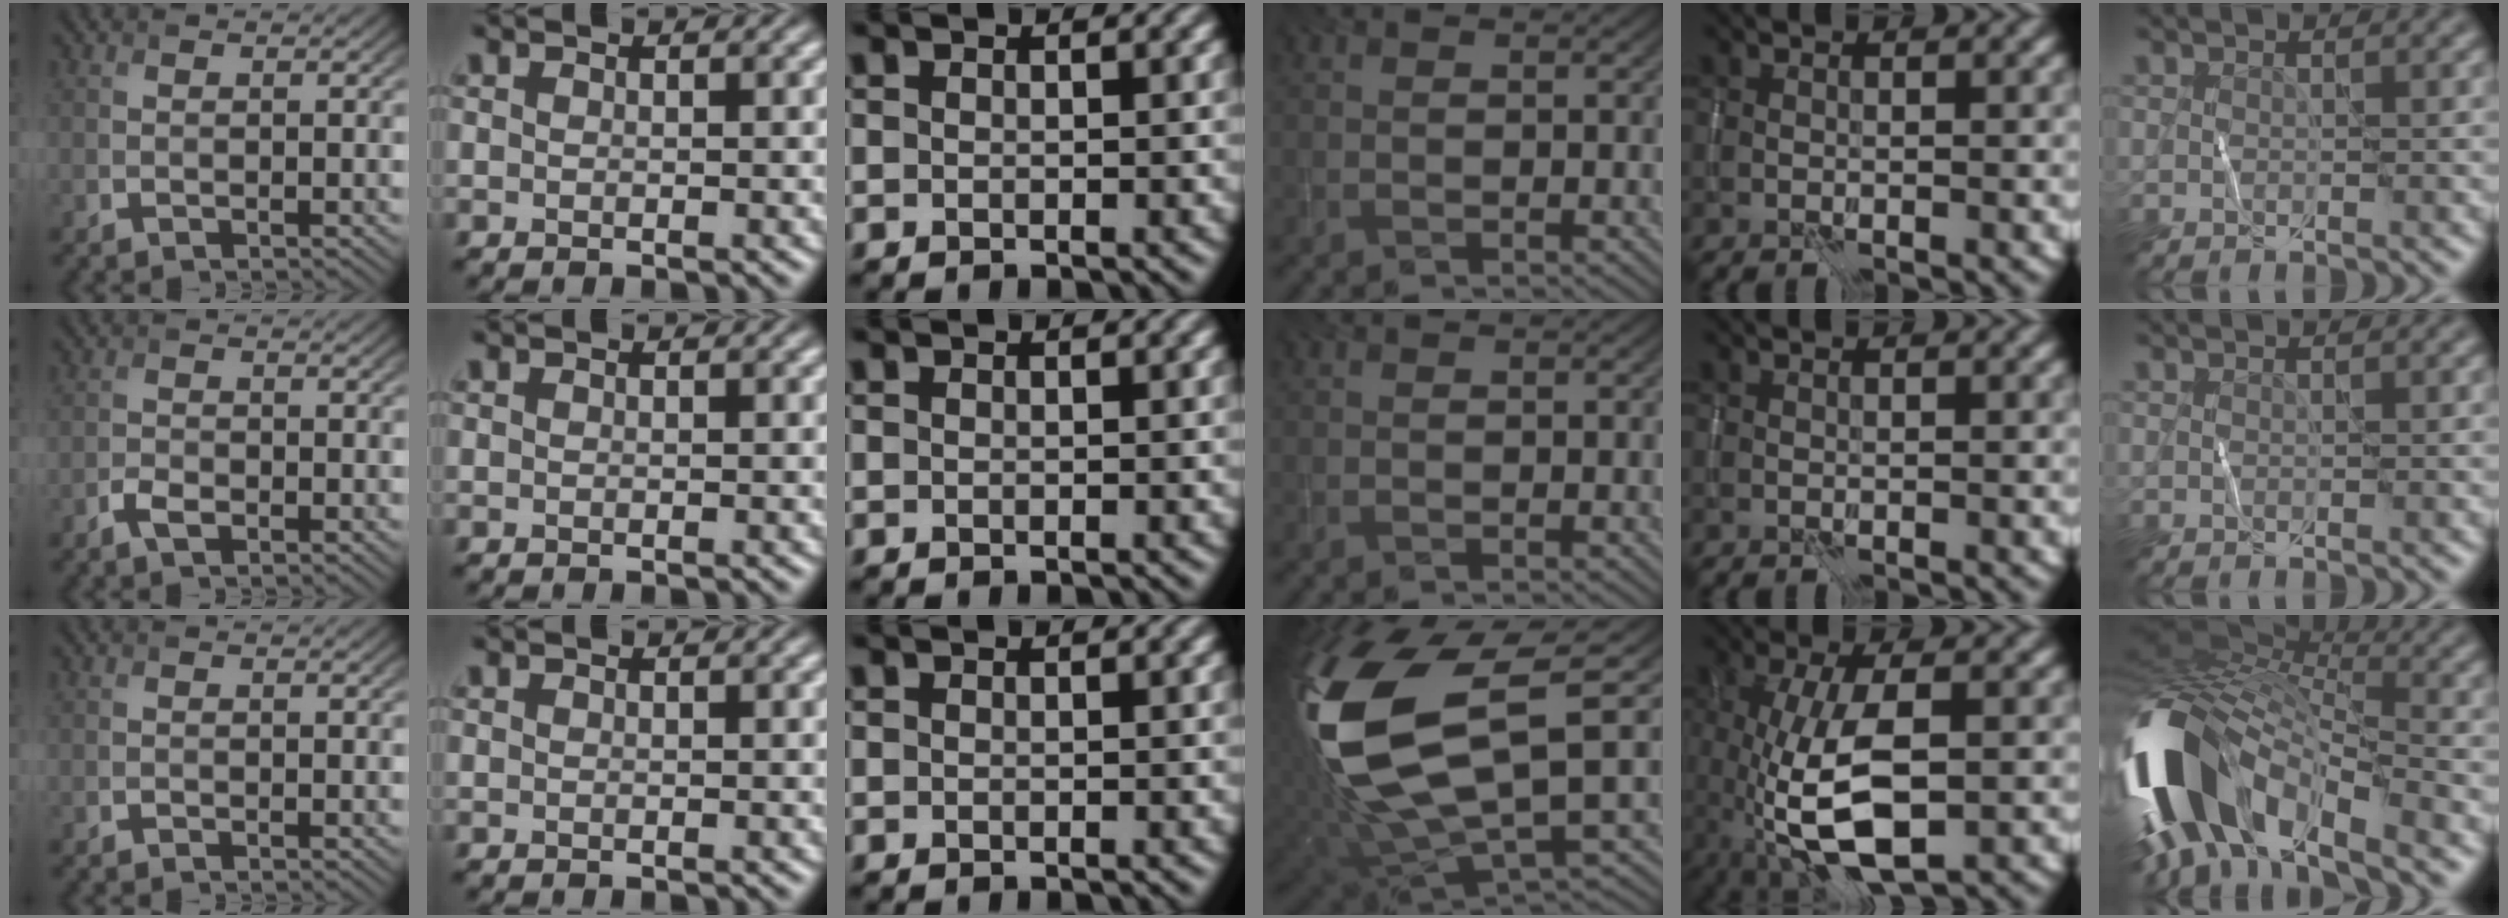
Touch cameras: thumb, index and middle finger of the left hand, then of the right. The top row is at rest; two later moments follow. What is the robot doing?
{"motion": "wipe", "object": "whiteboard"}